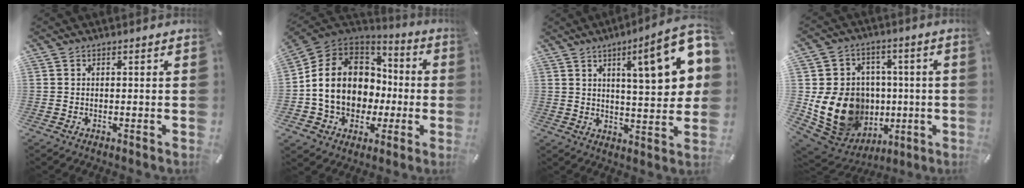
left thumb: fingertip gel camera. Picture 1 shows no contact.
{"total": 15.2, "force": [-0.8, 12.9, 8.0], "torque": [-0.170, 0.008, -0.005]}
{"total": 18.5, "force": [7.8, 4.9, 16.1], "torque": [-0.228, -0.038, 0.111]}
{"total": 19.1, "force": [-1.5, 16.2, 10.0], "torque": [-0.188, -0.001, 0.004]}